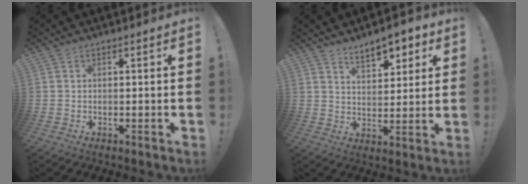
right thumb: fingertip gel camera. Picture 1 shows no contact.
{"total": 9.1, "force": [6.3, 3.9, 5.2], "torque": [-0.073, -0.033, 0.113]}